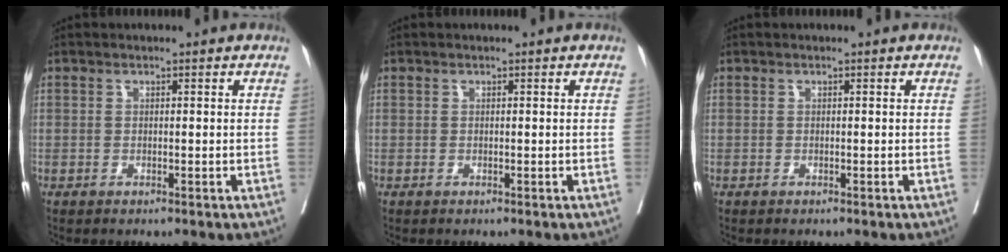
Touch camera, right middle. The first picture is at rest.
{"total": 0.0}
{"total": 0.0}